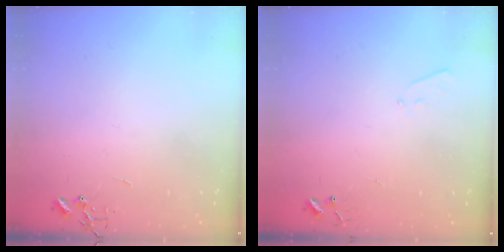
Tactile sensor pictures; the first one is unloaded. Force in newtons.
{"total": 4.2, "press": 4.2, "slide": 0.6}